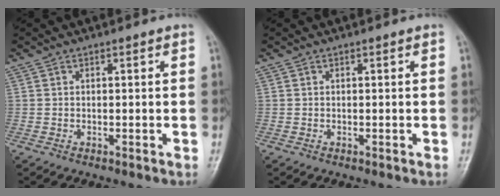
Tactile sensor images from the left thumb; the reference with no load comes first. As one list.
[{"total": 0.0}]